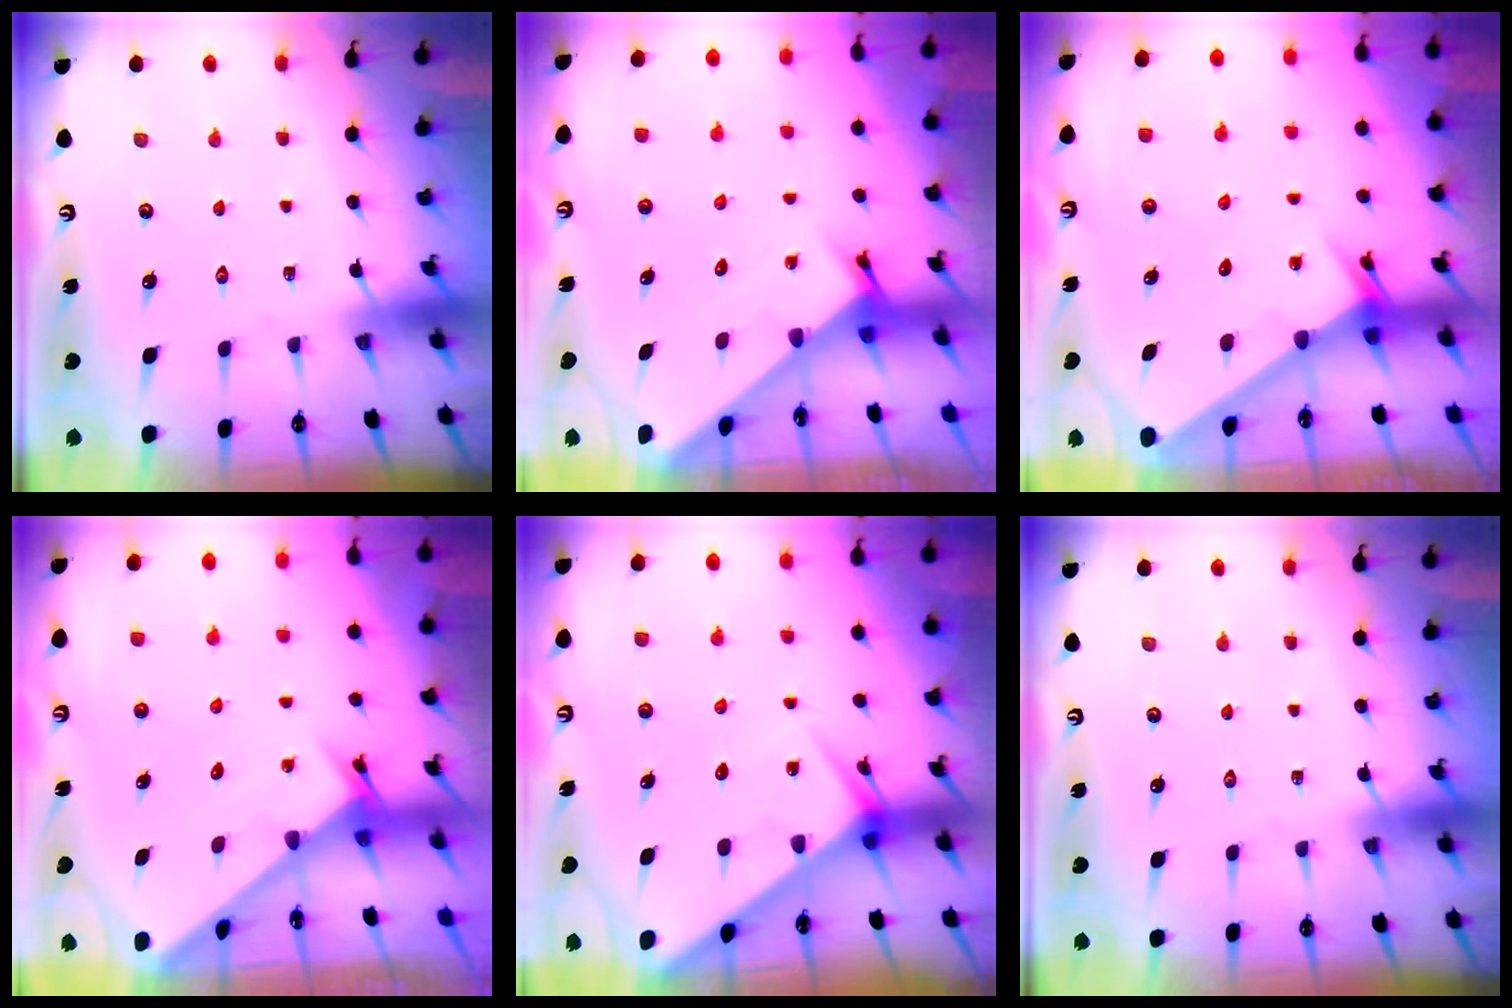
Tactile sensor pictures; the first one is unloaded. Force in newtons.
{"total": 2.3, "press": 2.3, "slide": 0.0}
{"total": 2.3, "press": 2.3, "slide": 0.2}
{"total": 2.4, "press": 2.4, "slide": 0.2}
{"total": 5.1, "press": 5.1, "slide": 0.6}
{"total": 0.0}